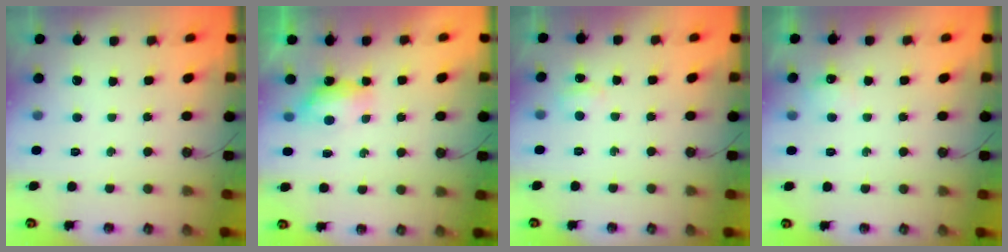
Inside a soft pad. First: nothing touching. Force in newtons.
{"total": 7.0, "press": 7.0, "slide": 0.5}
{"total": 5.5, "press": 5.4, "slide": 1.0}
{"total": 4.8, "press": 4.8, "slide": 0.7}